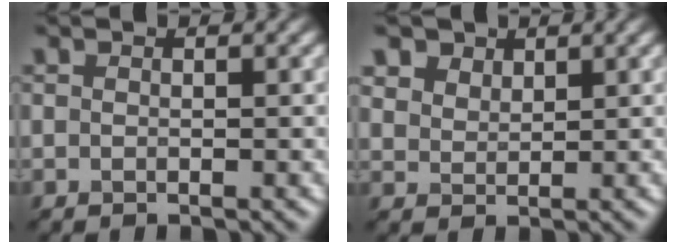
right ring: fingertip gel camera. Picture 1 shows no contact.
{"total": 2.3, "force": [2.2, 0.5, -0.6], "torque": [-0.035, -0.002, 0.072]}